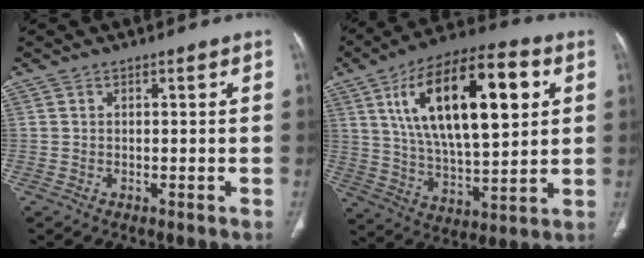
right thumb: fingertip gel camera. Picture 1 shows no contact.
{"total": 24.8, "force": [7.7, 10.4, 21.2], "torque": [-0.341, -0.009, 0.126]}